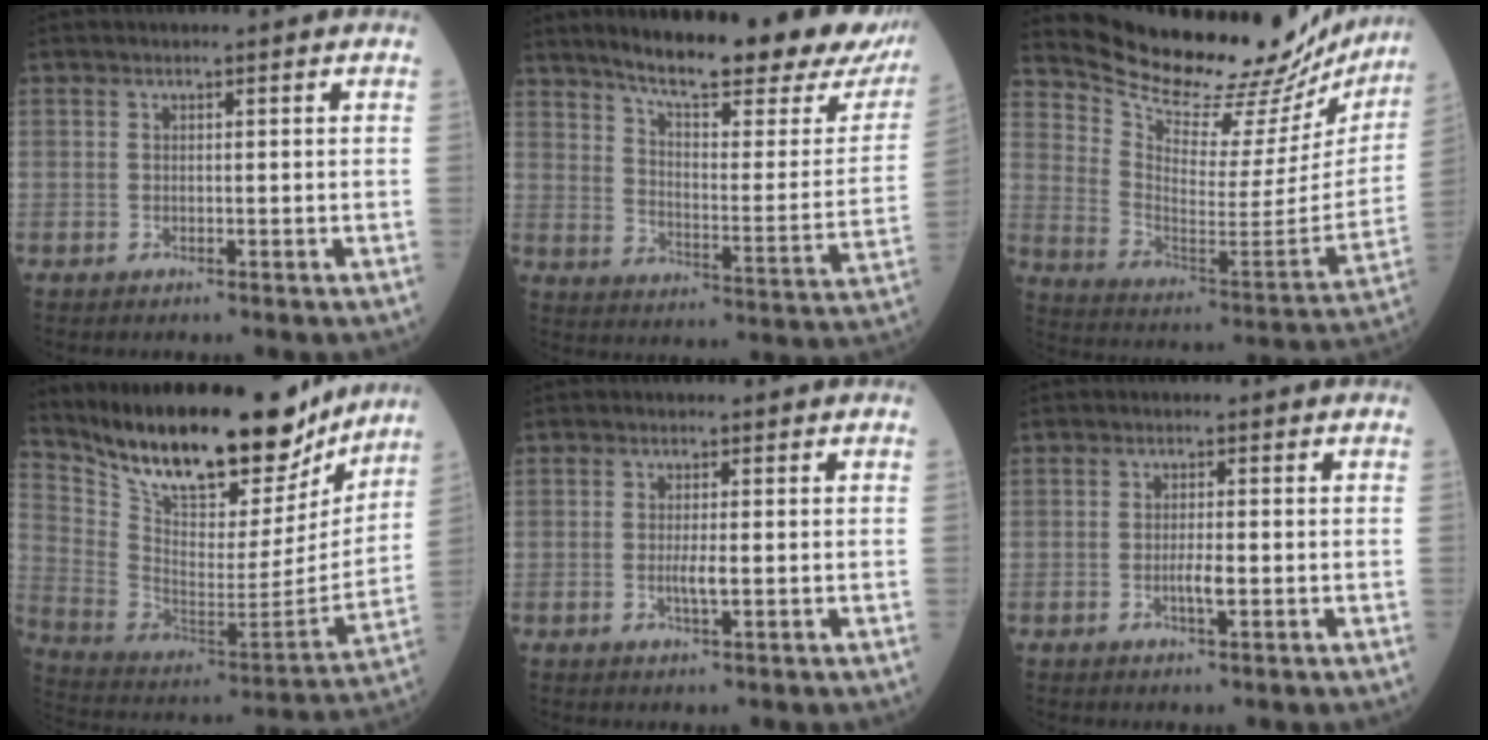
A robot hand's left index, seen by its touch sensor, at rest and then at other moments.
{"total": 25.5, "force": [21.2, 3.8, 13.7], "torque": [-0.195, -0.054, 0.275]}
{"total": 27.6, "force": [25.9, 5.0, 8.2], "torque": [-0.135, -0.105, 0.346]}
{"total": 24.8, "force": [20.6, 7.1, 11.8], "torque": [-0.203, -0.021, 0.323]}
{"total": 1.8, "force": [-0.2, 0.2, 1.8], "torque": [-0.032, -0.004, -0.003]}
{"total": 2.0, "force": [-0.6, 0.2, 1.8], "torque": [-0.029, -0.002, -0.009]}